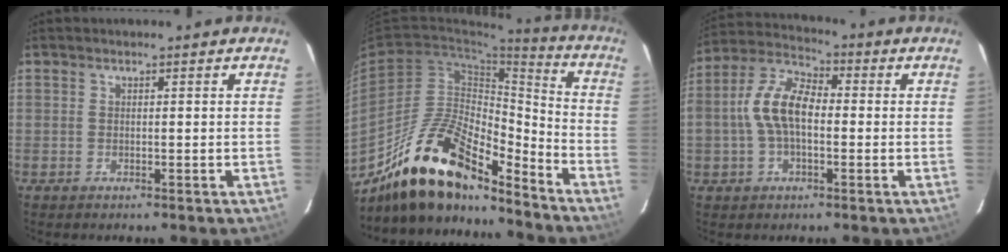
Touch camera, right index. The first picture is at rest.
{"total": 20.2, "force": [-15.8, 6.6, 10.7], "torque": [-0.199, 0.010, -0.280]}
{"total": 10.6, "force": [-0.9, 6.0, 8.7], "torque": [-0.180, 0.022, -0.020]}